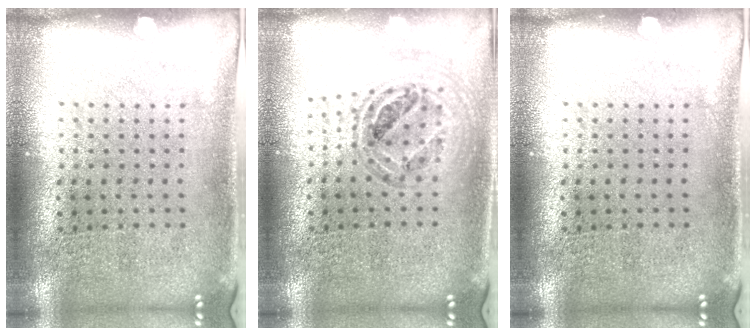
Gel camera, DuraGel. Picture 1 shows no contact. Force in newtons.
{"total": 0.7, "press": 0.7, "slide": 0.0}
{"total": 0.0}